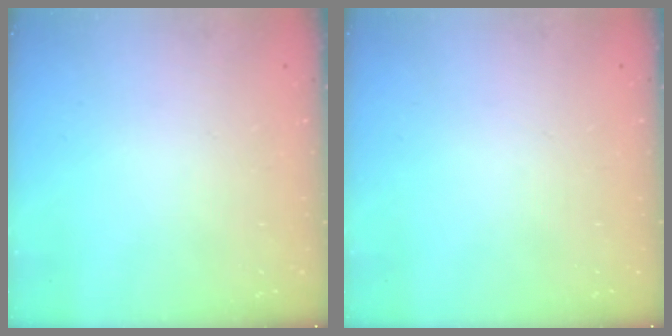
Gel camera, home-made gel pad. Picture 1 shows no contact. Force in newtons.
{"total": 0.0}